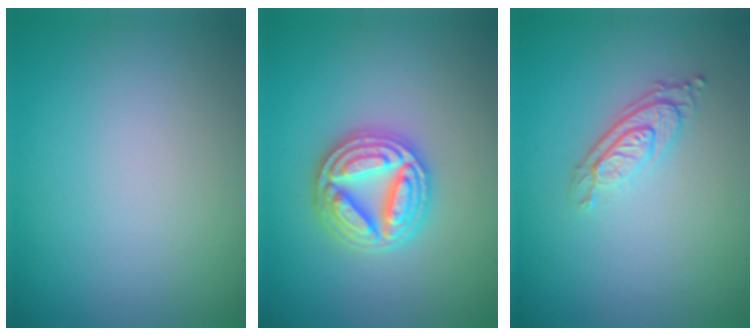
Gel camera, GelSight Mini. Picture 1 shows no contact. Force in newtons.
{"total": 4.9, "press": 4.8, "slide": 0.8}
{"total": 3.0, "press": 2.2, "slide": 2.0}